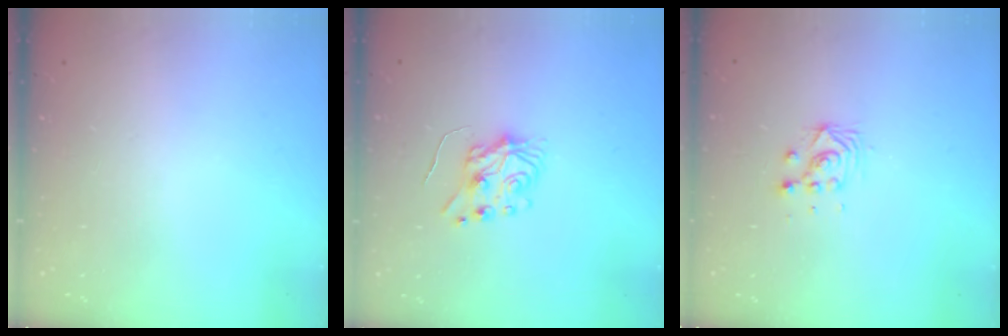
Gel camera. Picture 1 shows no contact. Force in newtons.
{"total": 6.0, "press": 6.0, "slide": 0.6}
{"total": 4.8, "press": 4.8, "slide": 0.3}